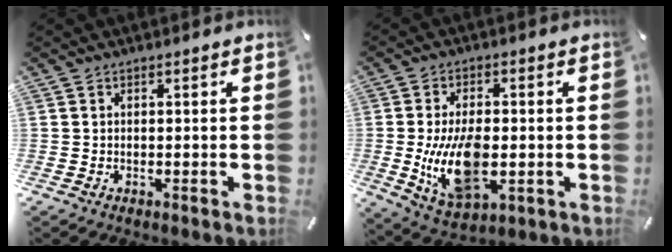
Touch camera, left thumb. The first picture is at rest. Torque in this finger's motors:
{"motor_torque": [0.36, 2.18, 1.81, 0.15, 0.27]}